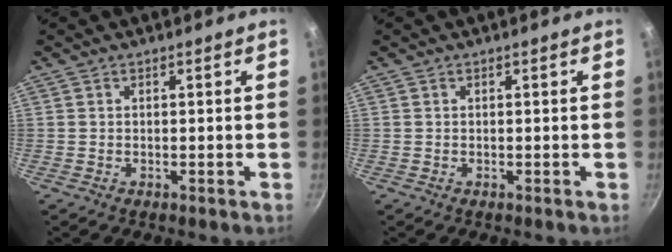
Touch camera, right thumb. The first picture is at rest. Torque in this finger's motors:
{"motor_torque": [0.00, 0.00, -0.05, -0.05, 0.00]}